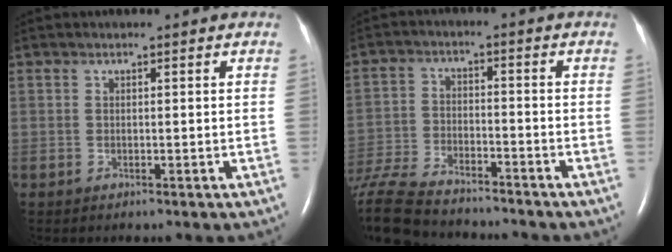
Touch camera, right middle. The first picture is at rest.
{"total": 17.5, "force": [-15.5, 3.8, 7.3], "torque": [-0.186, -0.023, -0.259]}